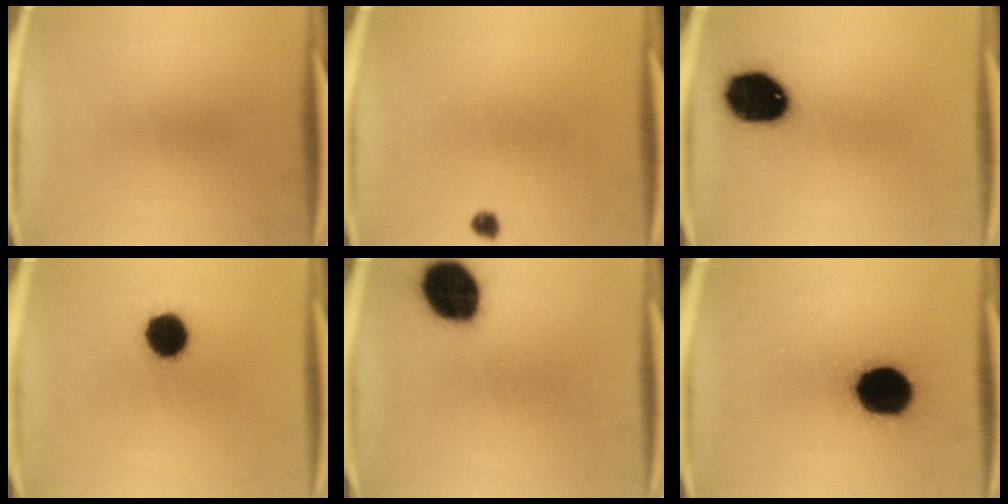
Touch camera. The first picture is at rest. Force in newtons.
{"total": 1.4}
{"total": 15.3}
{"total": 10.5}
{"total": 15.8}
{"total": 18.4}